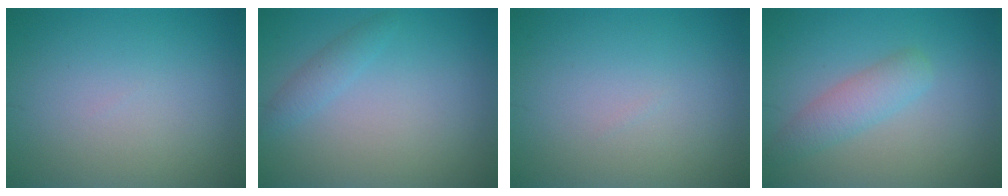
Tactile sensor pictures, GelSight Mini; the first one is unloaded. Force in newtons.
{"total": 1.4, "press": 1.4, "slide": 0.1}
{"total": 0.0}
{"total": 2.6, "press": 2.6, "slide": 0.1}